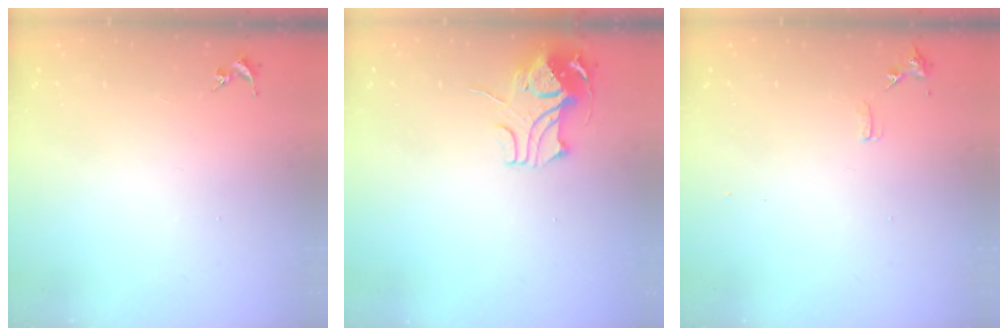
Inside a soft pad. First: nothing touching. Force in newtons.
{"total": 10.3, "press": 10.2, "slide": 0.9}
{"total": 6.8, "press": 6.7, "slide": 0.9}